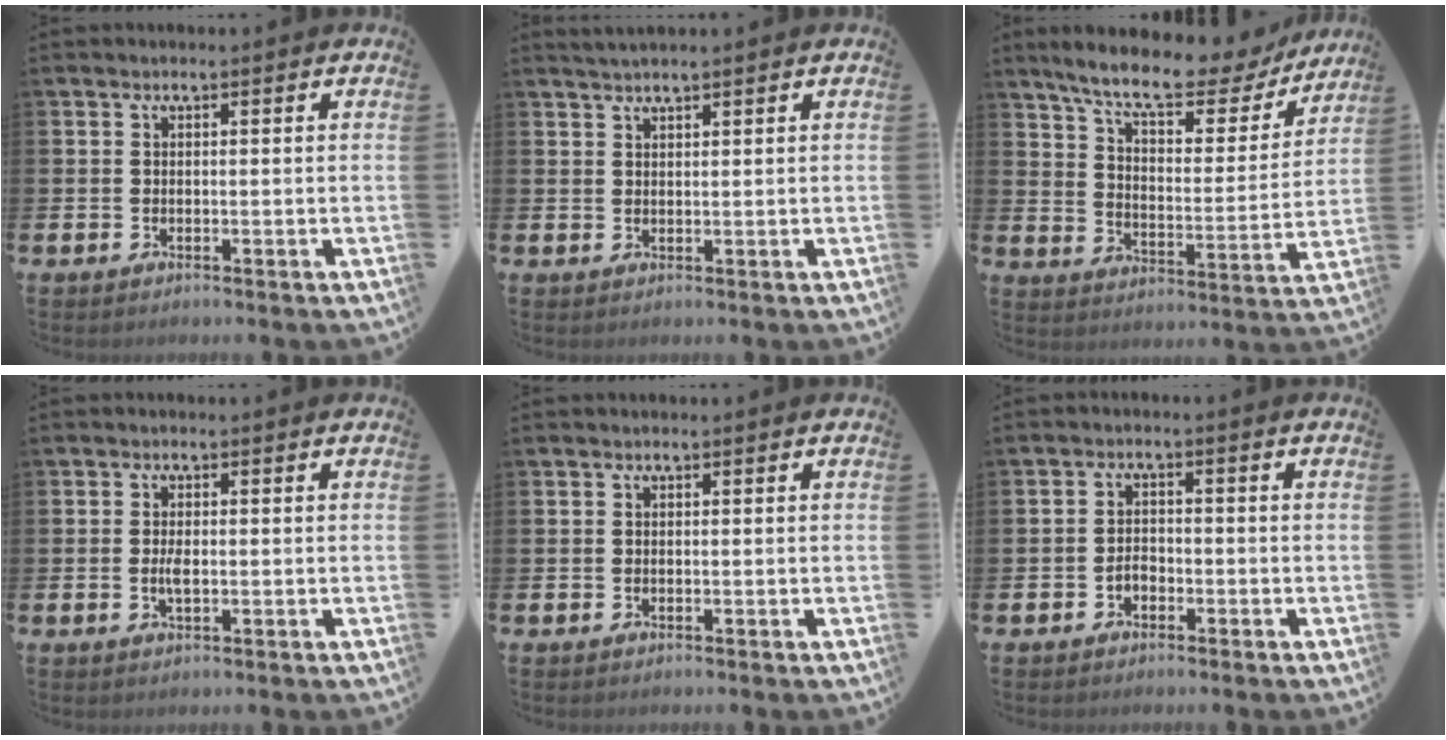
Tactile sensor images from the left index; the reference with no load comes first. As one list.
[{"total": 1.6, "force": [1.5, 0.0, 0.4], "torque": [-0.009, -0.001, 0.028]}, {"total": 10.0, "force": [8.6, 2.3, 4.6], "torque": [-0.123, -0.051, 0.145]}, {"total": 2.0, "force": [-0.4, 0.8, 1.9], "torque": [-0.026, -0.003, -0.010]}, {"total": 0.0}, {"total": 1.8, "force": [-1.0, 1.2, 0.9], "torque": [-0.014, 0.001, -0.022]}]